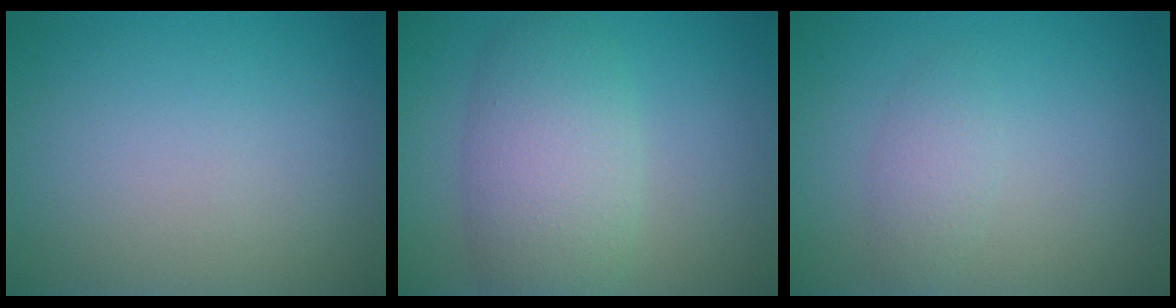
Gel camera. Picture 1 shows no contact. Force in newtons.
{"total": 6.2, "press": 6.2, "slide": 0.0}
{"total": 1.7, "press": 1.7, "slide": 0.0}